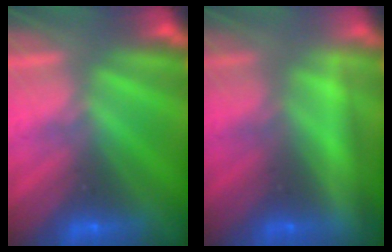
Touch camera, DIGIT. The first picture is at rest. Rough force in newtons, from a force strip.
{"total": 2.3}